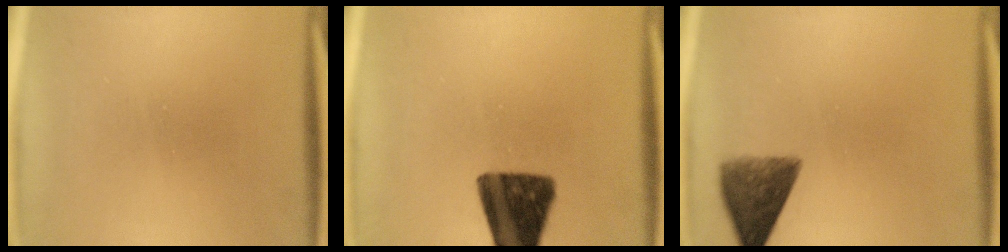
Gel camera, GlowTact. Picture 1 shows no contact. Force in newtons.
{"total": 14.5}
{"total": 7.3}